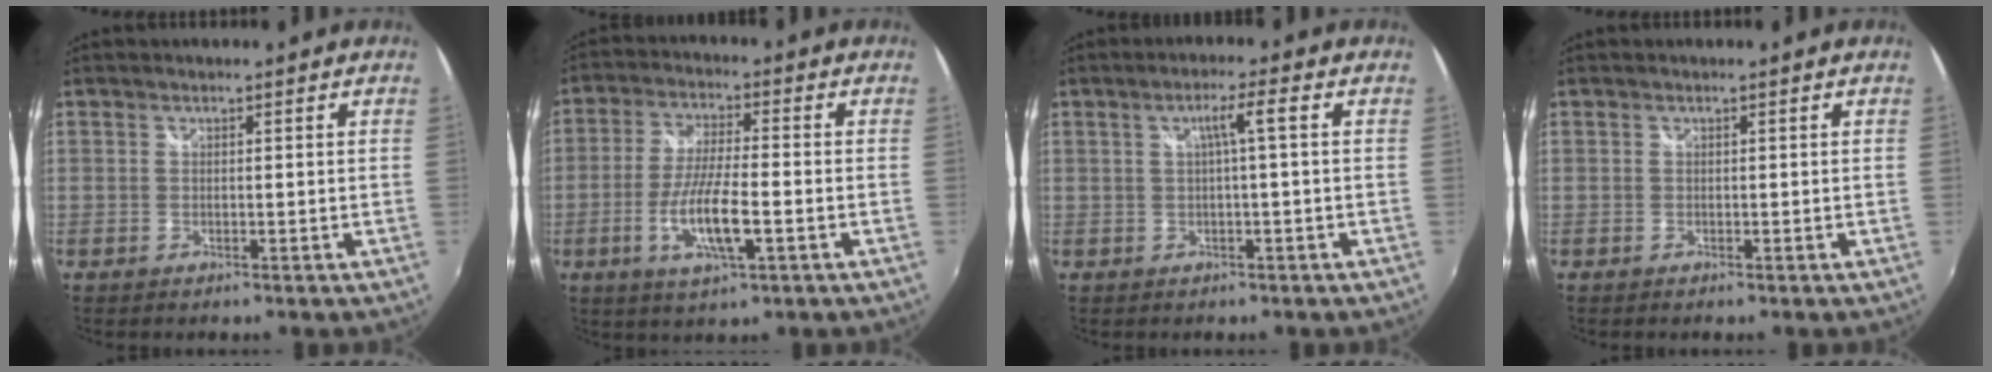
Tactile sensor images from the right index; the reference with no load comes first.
{"total": 9.8, "force": [-3.2, 1.9, 9.0], "torque": [-0.180, -0.010, -0.060]}
{"total": 3.4, "force": [0.3, -0.4, 3.3], "torque": [-0.062, 0.005, 0.007]}
{"total": 0.0}